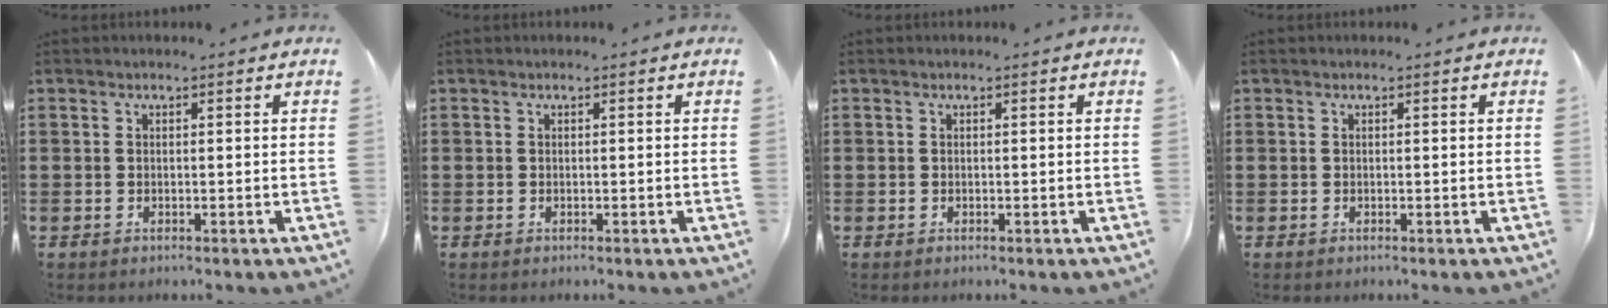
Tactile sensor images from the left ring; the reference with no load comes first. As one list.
[{"total": 0.0}, {"total": 0.0}, {"total": 0.0}]